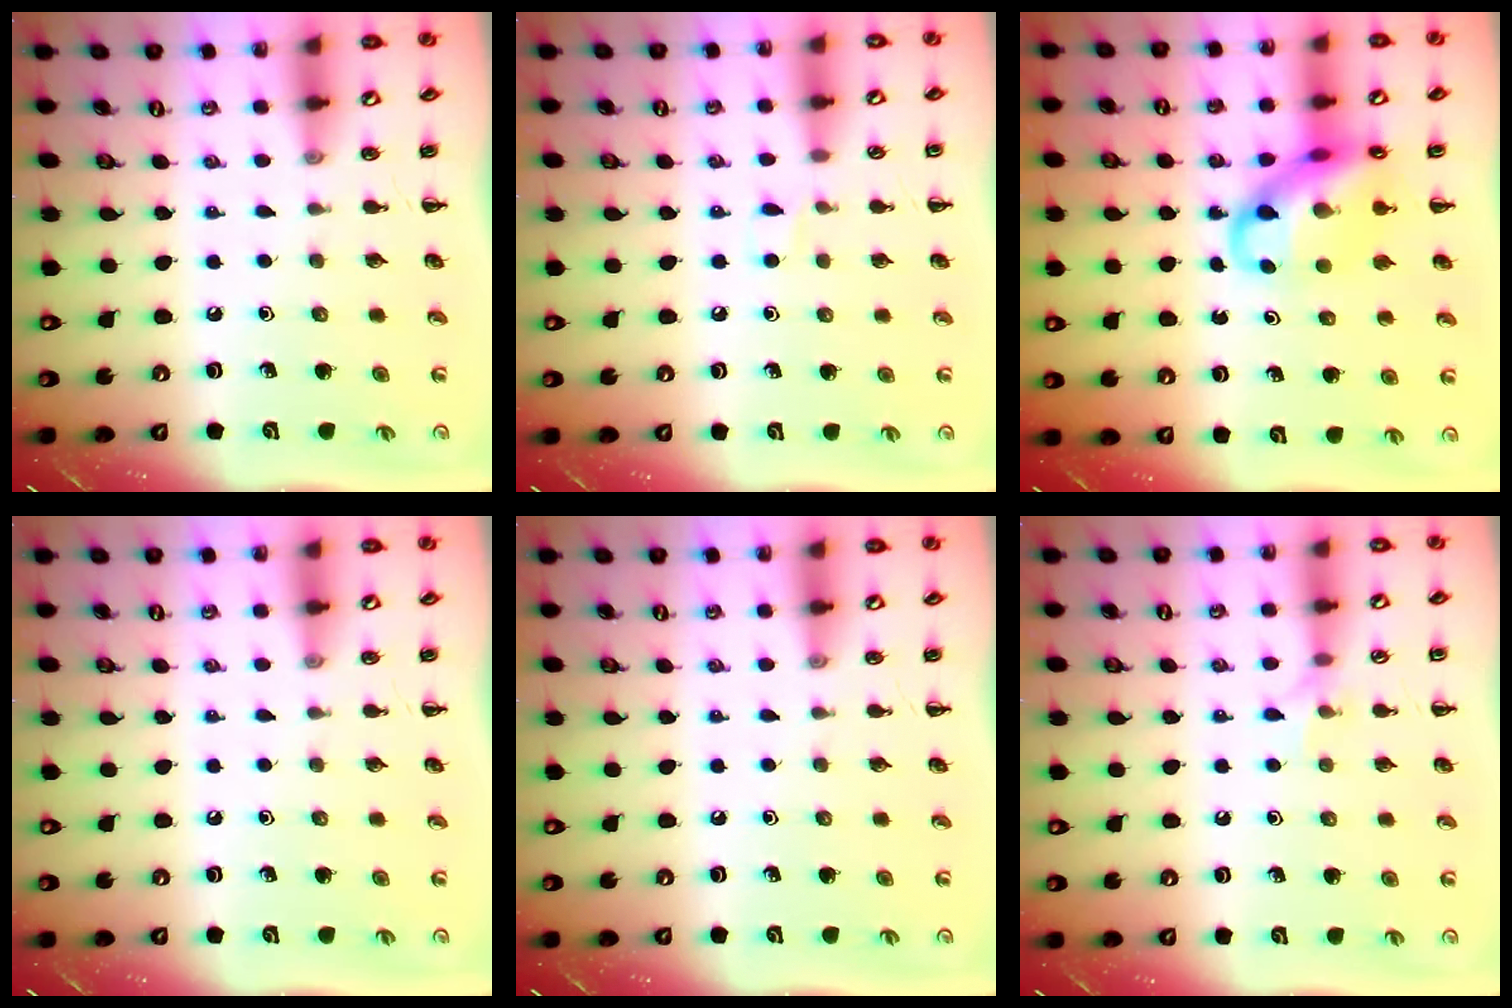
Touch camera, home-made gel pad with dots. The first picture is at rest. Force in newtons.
{"total": 3.5, "press": 3.3, "slide": 1.3}
{"total": 13.7, "press": 13.2, "slide": 3.8}
{"total": 0.0}
{"total": 0.0}
{"total": 5.1, "press": 5.0, "slide": 1.0}